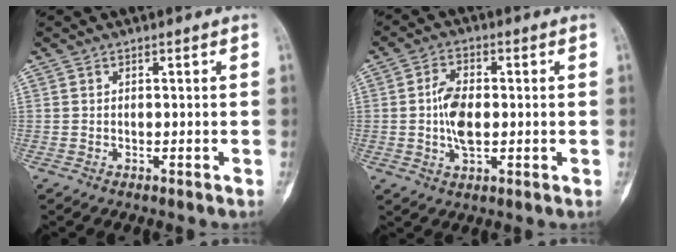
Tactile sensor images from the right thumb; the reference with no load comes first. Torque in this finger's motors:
{"motor_torque": [1.10, 1.06, 0.41, -0.50, 0.06]}